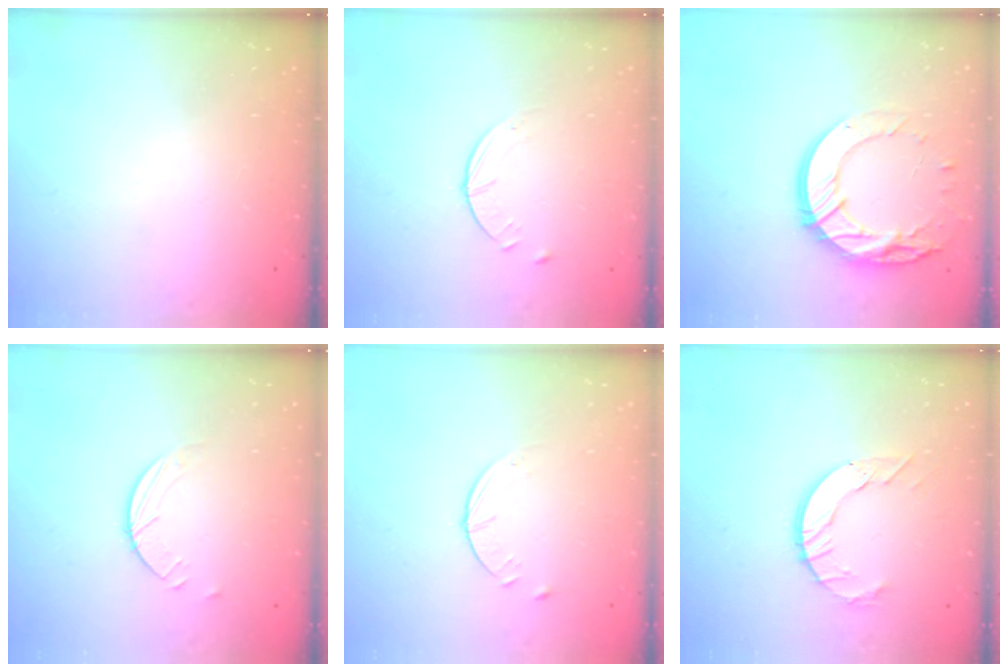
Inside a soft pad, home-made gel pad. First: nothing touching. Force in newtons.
{"total": 2.6, "press": 2.5, "slide": 0.3}
{"total": 16.8, "press": 16.8, "slide": 1.4}
{"total": 2.5, "press": 2.4, "slide": 0.2}
{"total": 2.6, "press": 2.5, "slide": 0.3}
{"total": 9.0, "press": 8.9, "slide": 0.8}